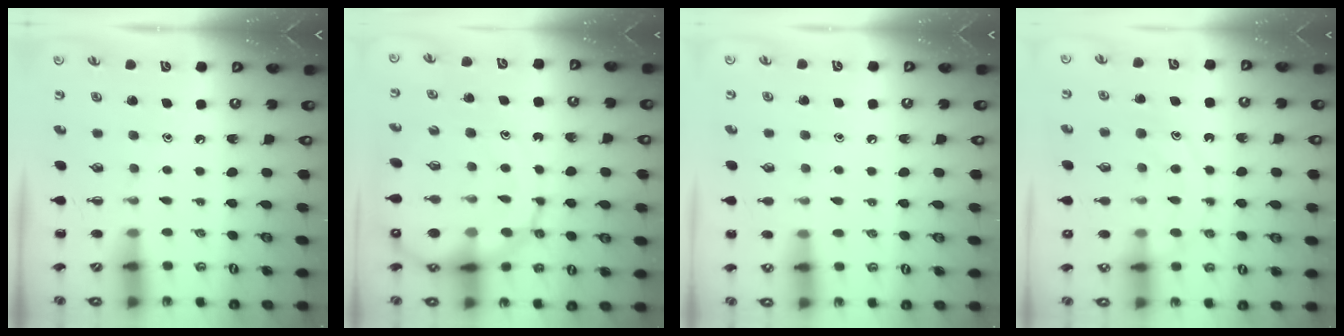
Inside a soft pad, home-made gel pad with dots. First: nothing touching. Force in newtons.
{"total": 16.1, "press": 15.7, "slide": 3.6}
{"total": 6.0, "press": 5.7, "slide": 1.9}
{"total": 11.8, "press": 11.7, "slide": 1.1}